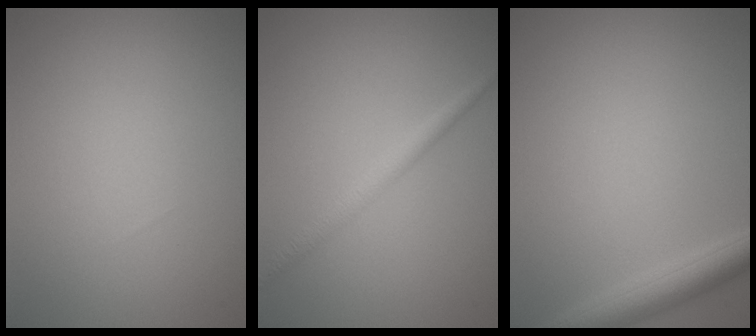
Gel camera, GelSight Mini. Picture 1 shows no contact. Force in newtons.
{"total": 1.8, "press": 1.8, "slide": 0.1}
{"total": 3.1, "press": 3.1, "slide": 0.2}